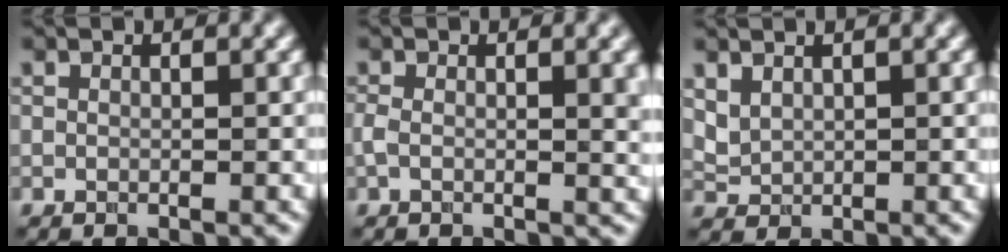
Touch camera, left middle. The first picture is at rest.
{"total": 4.0, "force": [0.1, 1.3, 3.8], "torque": [-0.059, 0.002, 0.004]}
{"total": 1.0, "force": [0.9, 0.4, 0.2], "torque": [-0.018, 0.002, 0.036]}